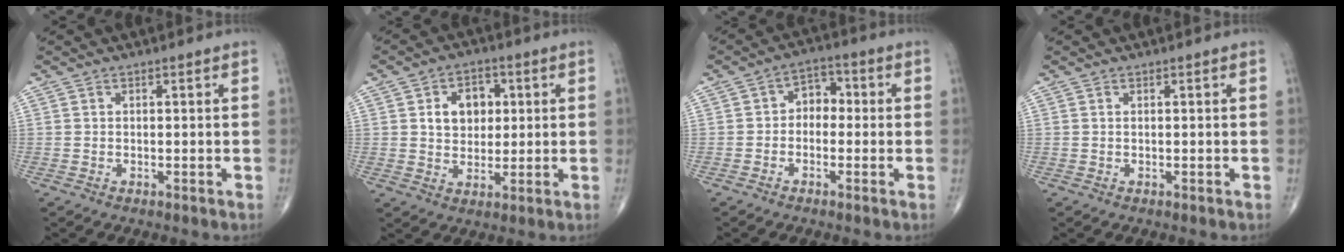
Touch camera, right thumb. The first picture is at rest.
{"total": 7.8, "force": [1.7, 5.9, 4.8], "torque": [-0.040, 0.000, 0.027]}
{"total": 4.9, "force": [-0.4, 3.7, 3.2], "torque": [-0.022, 0.022, -0.021]}
{"total": 0.0}